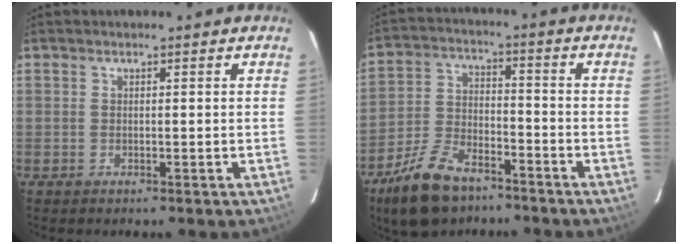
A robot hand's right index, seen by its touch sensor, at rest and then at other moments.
{"total": 13.5, "force": [-9.7, 6.2, 7.1], "torque": [-0.163, -0.005, -0.177]}